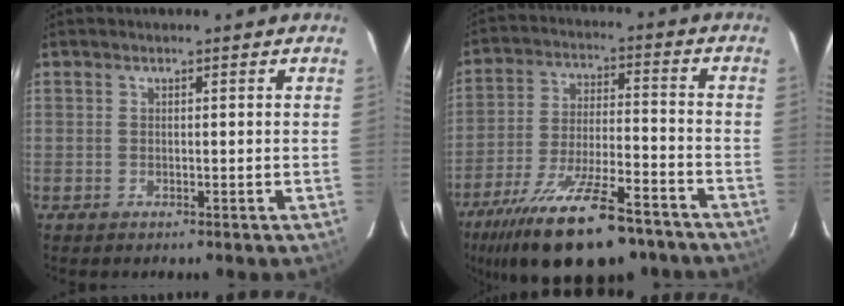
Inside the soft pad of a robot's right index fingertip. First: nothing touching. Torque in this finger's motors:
{"motor_torque": [1.43, -0.71, 1.05, 0.21]}